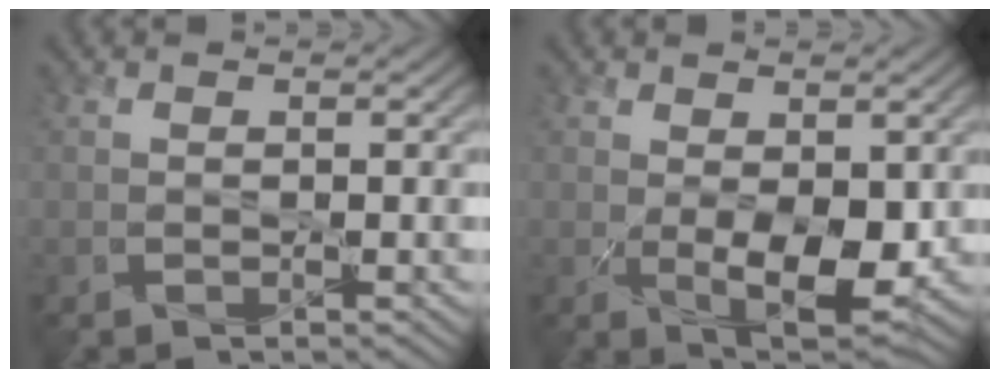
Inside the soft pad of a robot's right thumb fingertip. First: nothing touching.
{"total": 5.9, "force": [-0.1, 2.9, 5.1], "torque": [-0.099, -0.018, 0.011]}